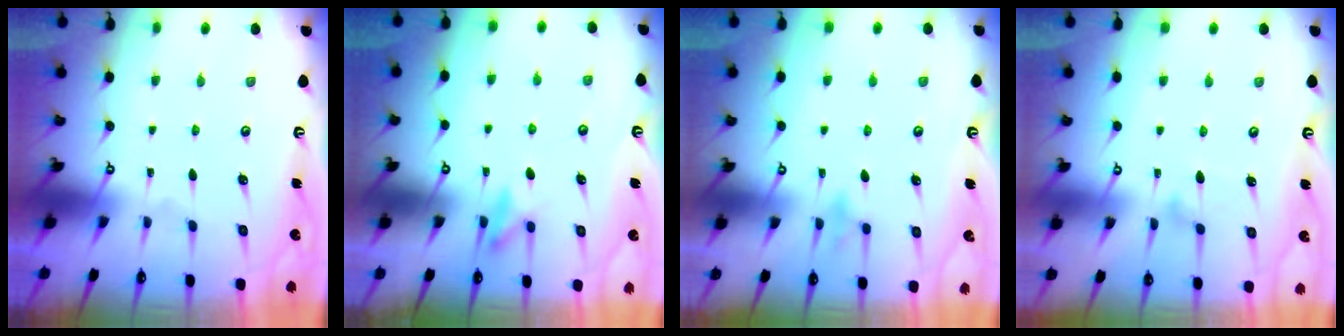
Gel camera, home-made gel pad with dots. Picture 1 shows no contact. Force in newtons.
{"total": 8.2, "press": 8.1, "slide": 1.2}
{"total": 7.9, "press": 7.9, "slide": 0.6}
{"total": 7.9, "press": 7.9, "slide": 0.4}